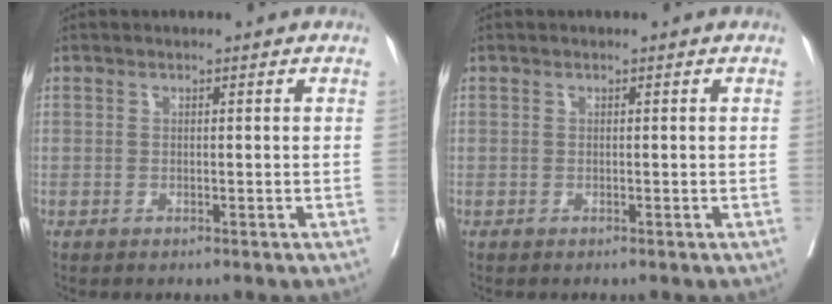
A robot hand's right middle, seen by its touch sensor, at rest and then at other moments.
{"total": 0.0}